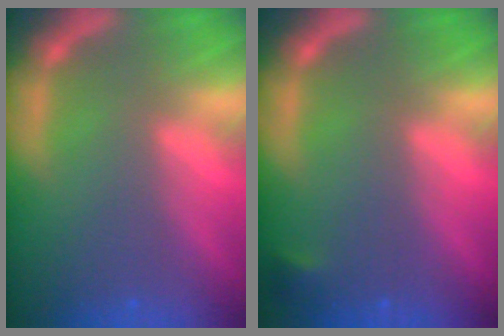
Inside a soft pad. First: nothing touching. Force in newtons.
{"total": 0.9}